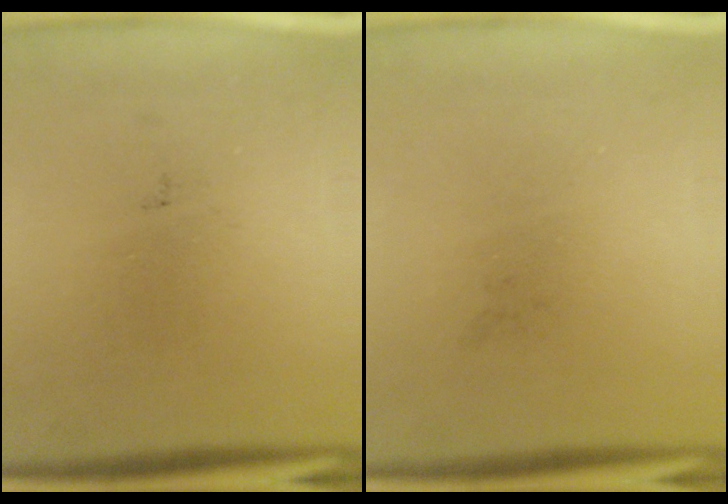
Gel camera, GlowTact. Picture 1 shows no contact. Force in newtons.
{"total": 0.0}